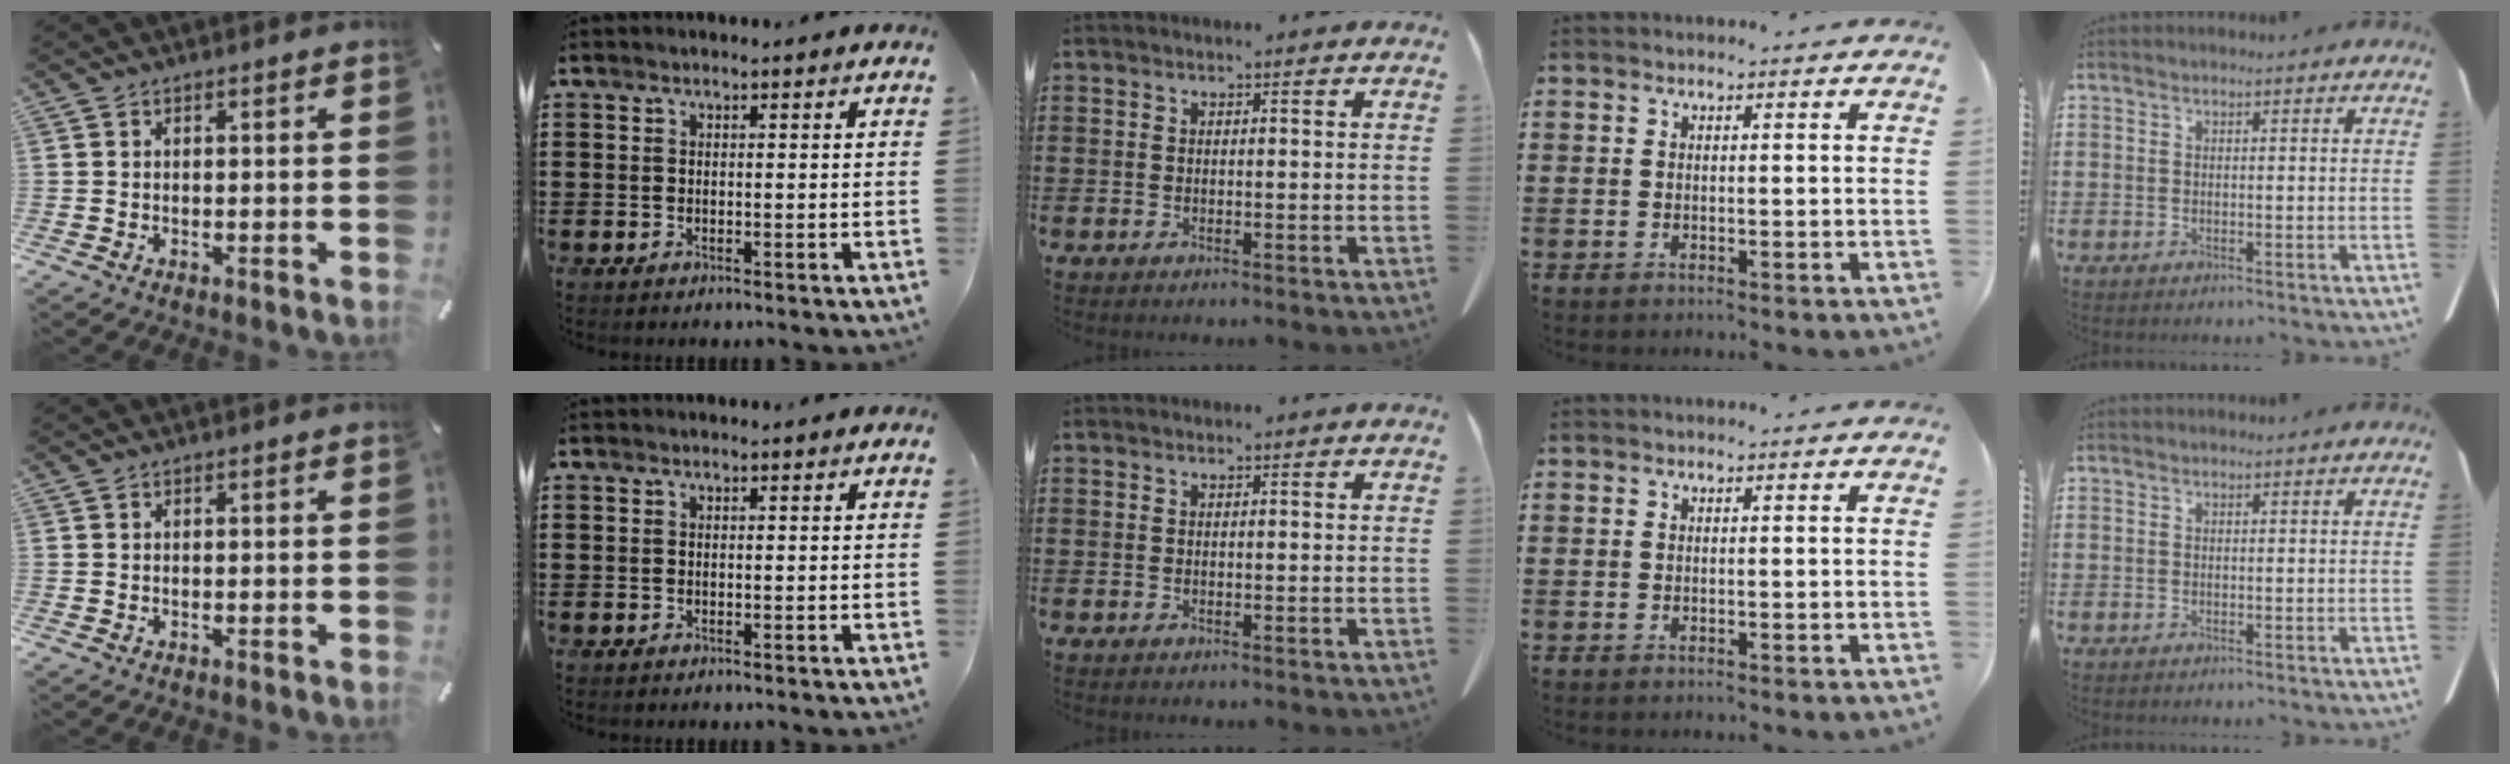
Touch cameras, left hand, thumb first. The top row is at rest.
{}